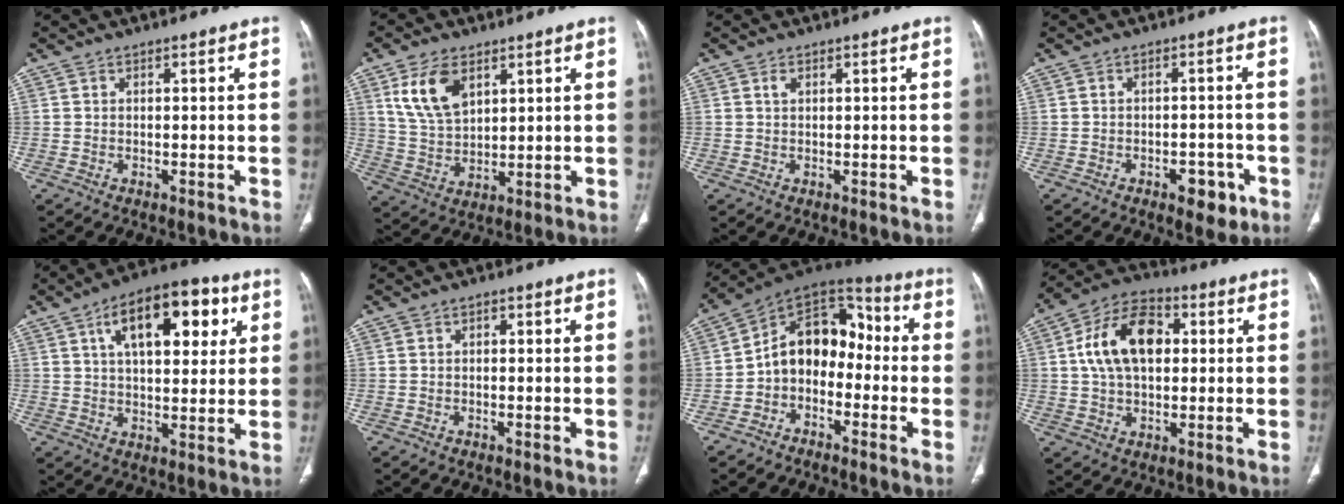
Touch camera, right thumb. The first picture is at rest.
{"total": 10.2, "force": [4.9, 5.9, 6.8], "torque": [-0.118, -0.017, 0.104]}
{"total": 1.0, "force": [0.5, 0.5, 0.7], "torque": [-0.015, 0.004, 0.010]}
{"total": 5.3, "force": [-2.6, 2.8, 3.6], "torque": [-0.029, 0.014, -0.030]}
{"total": 17.0, "force": [6.4, 8.3, 13.4], "torque": [-0.167, 0.002, 0.096]}
{"total": 0.9, "force": [0.2, 0.6, 0.7], "torque": [-0.007, 0.003, 0.000]}
{"total": 12.8, "force": [-2.2, 9.4, 8.4], "torque": [-0.097, 0.066, -0.055]}
{"total": 14.7, "force": [2.6, 9.4, 11.1], "torque": [-0.180, 0.020, 0.037]}